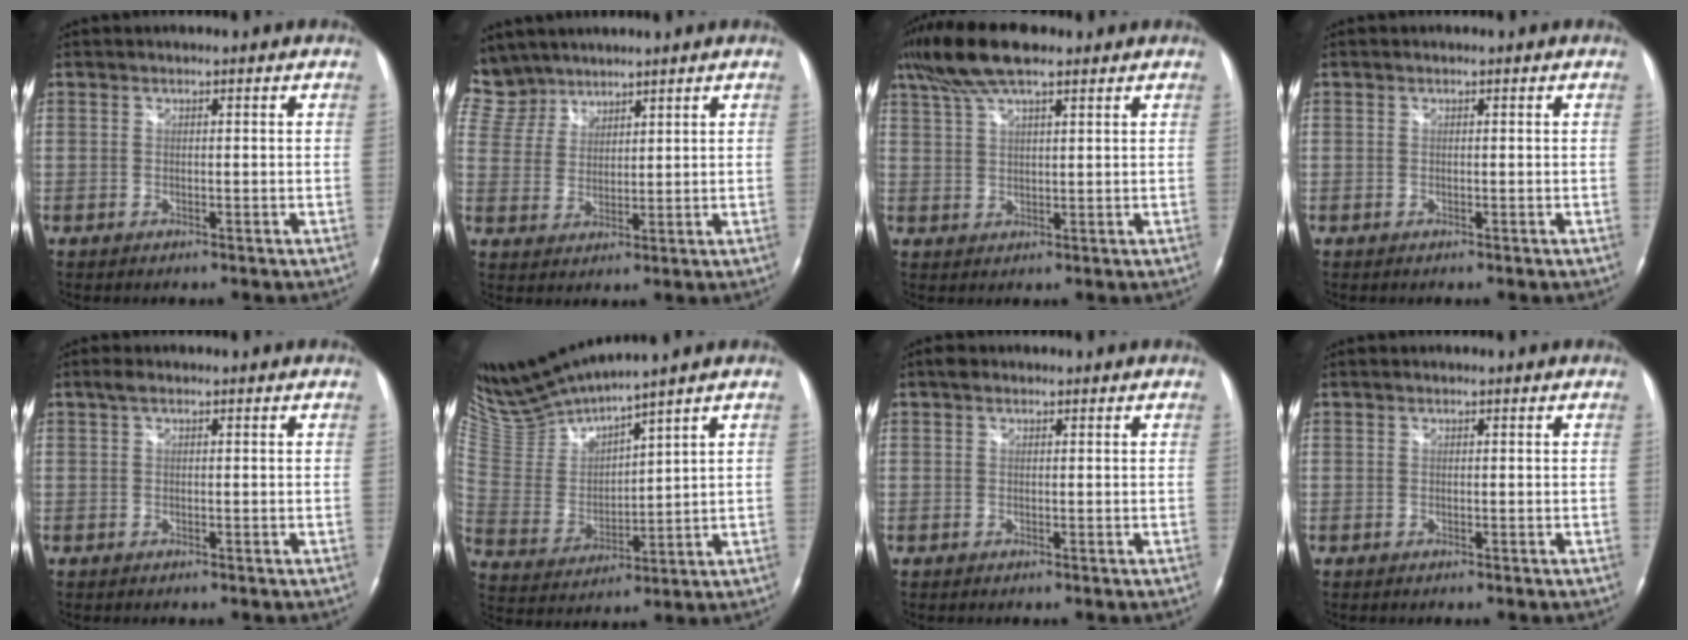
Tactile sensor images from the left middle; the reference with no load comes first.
{"total": 9.1, "force": [7.8, 4.6, 0.4], "torque": [-0.022, 0.013, 0.169]}
{"total": 9.4, "force": [6.8, 2.0, 6.2], "torque": [-0.127, 0.027, 0.122]}
{"total": 0.0}
{"total": 1.3, "force": [0.7, 0.4, 1.0], "torque": [-0.022, 0.014, 0.009]}
{"total": 12.2, "force": [11.5, -1.0, 3.8], "torque": [-0.097, -0.006, 0.243]}
{"total": 0.9, "force": [0.6, 0.6, 0.4], "torque": [-0.009, 0.010, 0.007]}
{"total": 0.0}